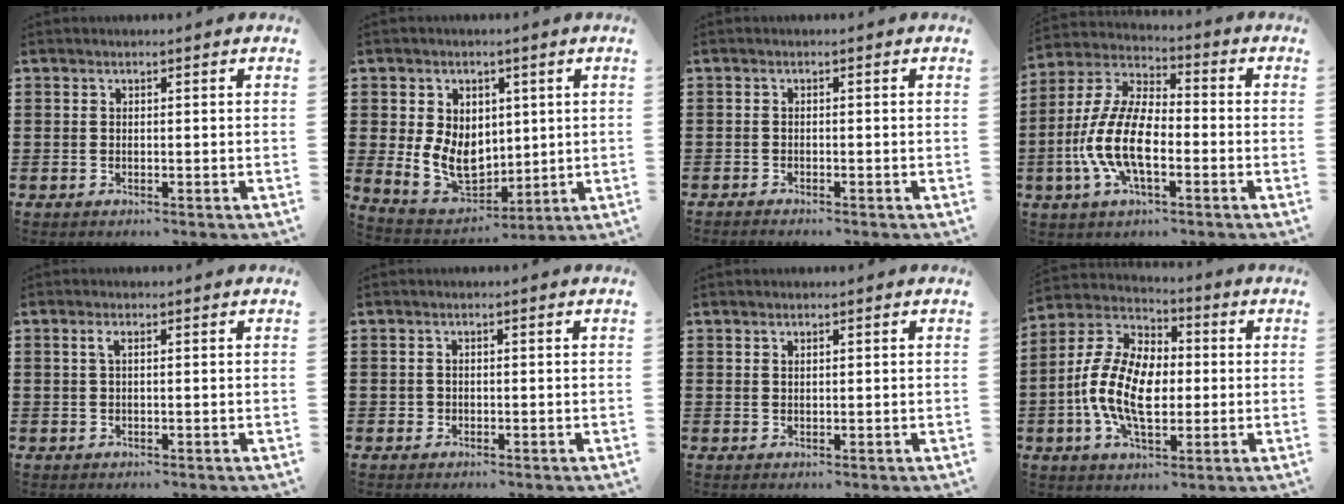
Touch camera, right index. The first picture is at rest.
{"total": 8.2, "force": [0.5, 6.5, 5.0], "torque": [-0.109, 0.007, 0.010]}
{"total": 0.8, "force": [-0.8, 0.1, 0.0], "torque": [-0.001, 0.002, -0.016]}
{"total": 11.5, "force": [-3.4, 5.2, 9.7], "torque": [-0.230, -0.007, -0.069]}
{"total": 1.2, "force": [0.3, 0.3, 1.1], "torque": [-0.023, 0.004, 0.003]}
{"total": 0.8, "force": [-0.2, 0.8, 0.1], "torque": [-0.004, 0.005, -0.005]}
{"total": 0.8, "force": [0.6, 0.4, 0.2], "torque": [-0.005, 0.003, 0.011]}
{"total": 11.5, "force": [-1.8, 6.9, 9.0], "torque": [-0.213, 0.004, -0.038]}